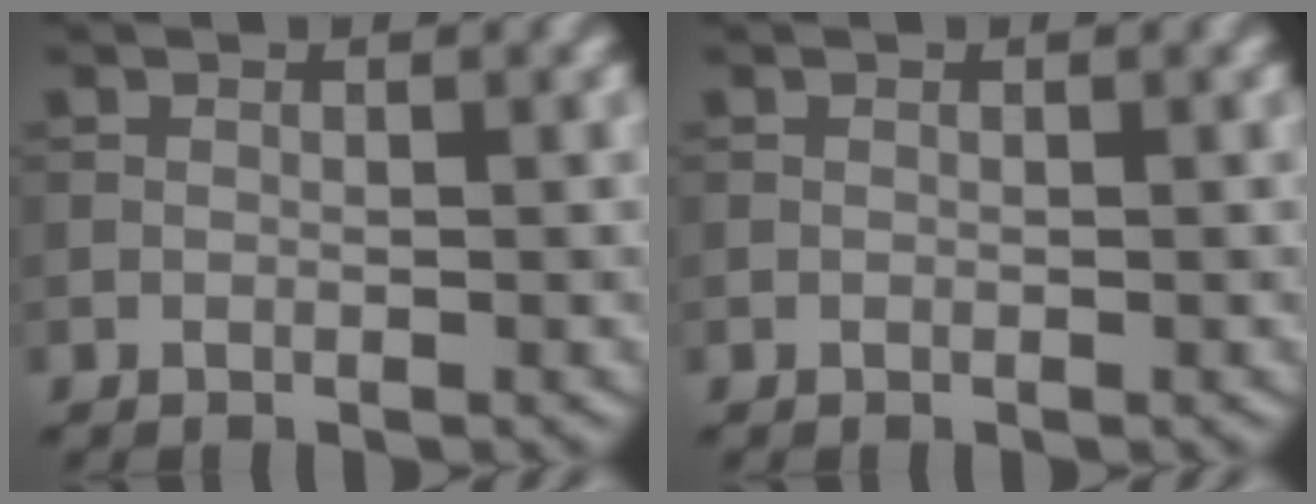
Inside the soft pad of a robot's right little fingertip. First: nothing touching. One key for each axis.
{"total": 0.0}